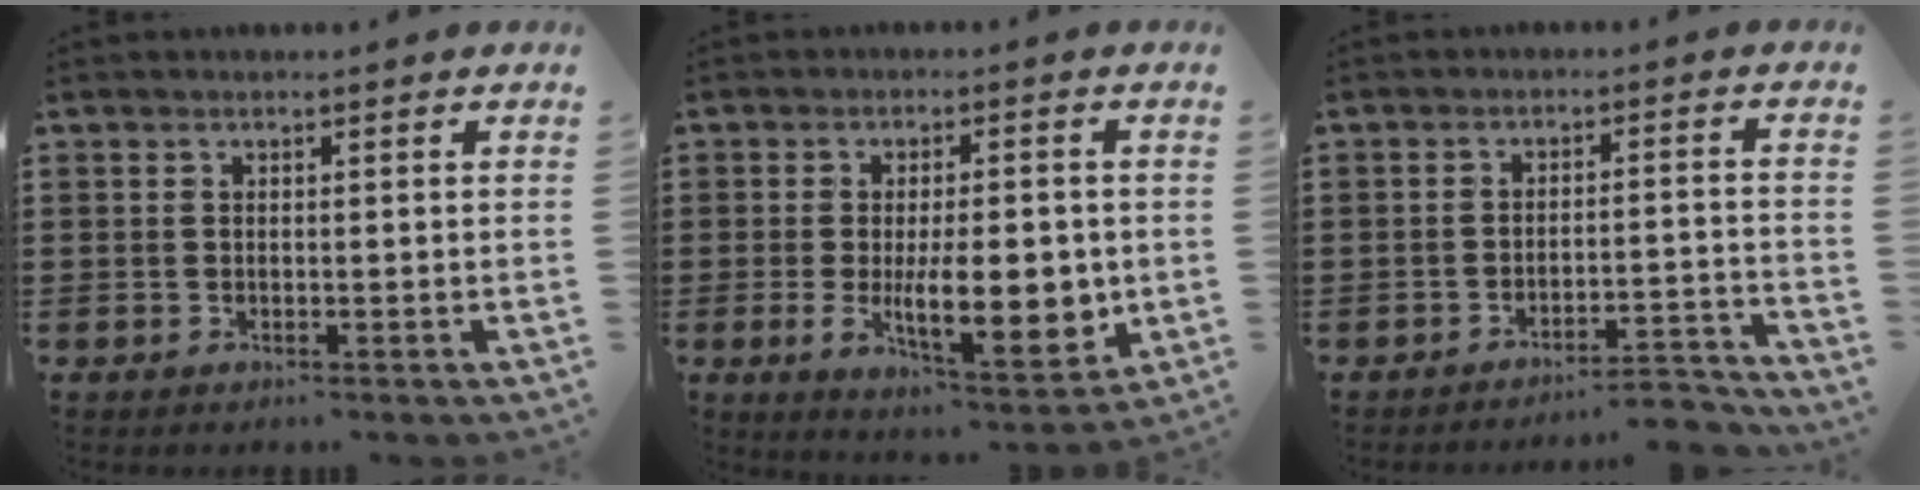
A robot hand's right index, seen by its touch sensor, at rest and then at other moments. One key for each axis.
{"total": 11.7, "fx": -1.7, "fy": 4.6, "fz": 10.7, "tx": -0.178, "ty": -0.019, "tz": -0.027}
{"total": 4.1, "fx": -4.0, "fy": 0.1, "fz": 1.1, "tx": -0.023, "ty": -0.005, "tz": -0.081}